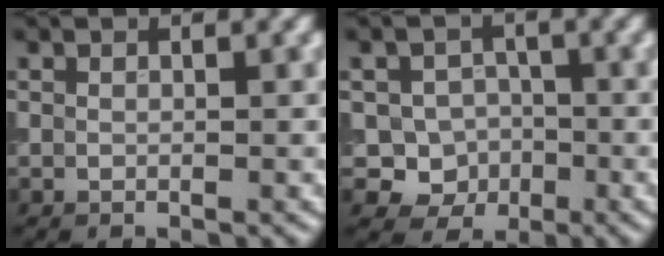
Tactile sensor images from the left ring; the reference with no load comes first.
{"total": 4.6, "force": [-1.2, 4.2, 1.2], "torque": [0.011, 0.006, -0.043]}